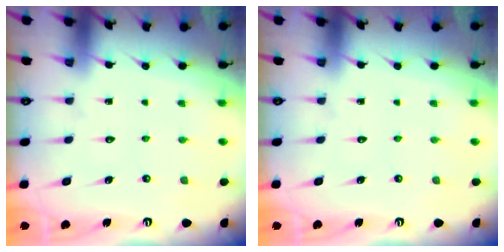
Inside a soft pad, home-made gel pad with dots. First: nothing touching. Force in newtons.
{"total": 0.0}